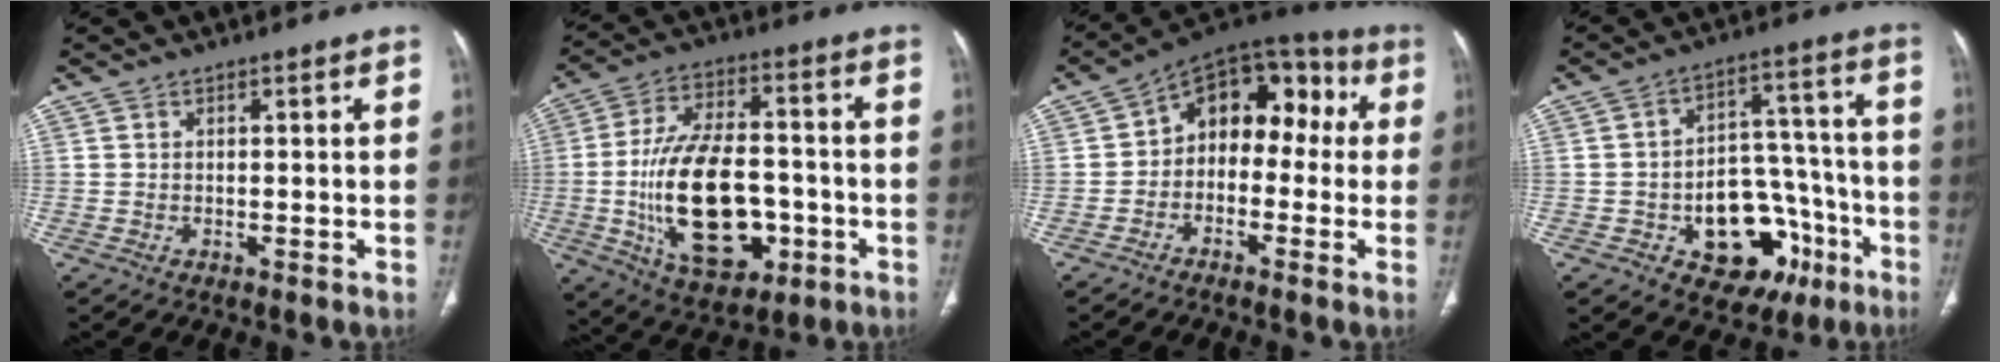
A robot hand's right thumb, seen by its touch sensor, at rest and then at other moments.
{"total": 21.2, "force": [-4.4, 11.9, 17.0], "torque": [-0.280, 0.018, -0.058]}
{"total": 13.3, "force": [0.2, 9.2, 9.6], "torque": [-0.083, 0.058, -0.018]}
{"total": 17.7, "force": [-7.3, 11.7, 11.1], "torque": [-0.098, 0.066, -0.091]}